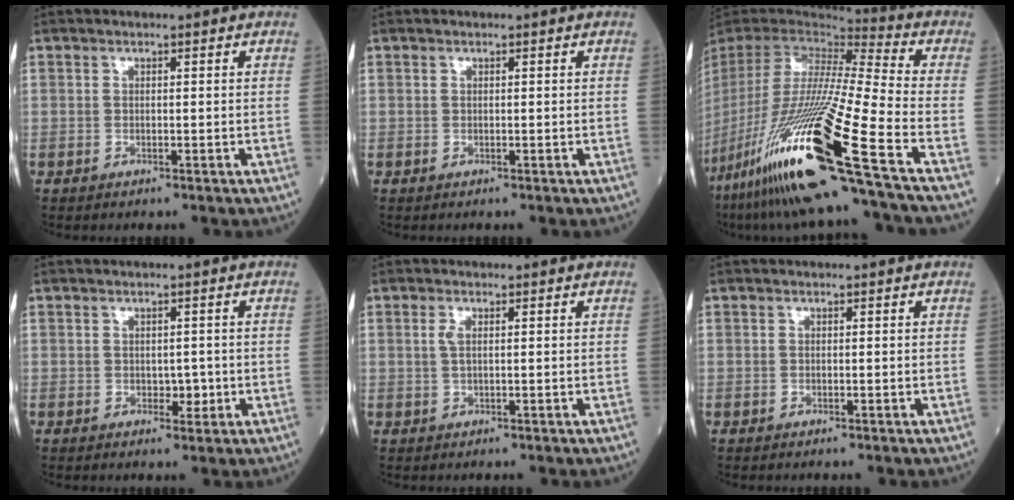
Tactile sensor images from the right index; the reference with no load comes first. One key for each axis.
{"total": 0.0}
{"total": 30.4, "fx": -16.6, "fy": -0.3, "fz": 25.5, "tx": -0.518, "ty": -0.074, "tz": -0.312}
{"total": 1.7, "fx": -0.3, "fy": 1.1, "fz": 1.3, "tx": -0.013, "ty": 0.001, "tz": -0.001}
{"total": 1.3, "fx": 0.4, "fy": 0.4, "fz": 1.3, "tx": -0.032, "ty": 0.000, "tz": 0.006}
{"total": 0.0}